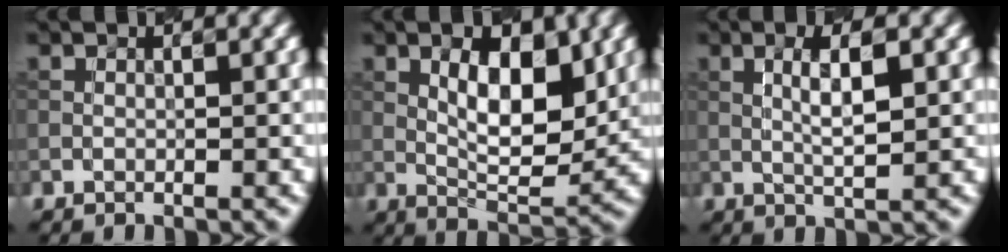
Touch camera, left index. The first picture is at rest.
{"total": 6.6, "force": [1.6, 2.7, 5.8], "torque": [-0.083, -0.004, 0.029]}
{"total": 3.6, "force": [0.7, 0.7, 3.5], "torque": [-0.064, 0.003, 0.014]}